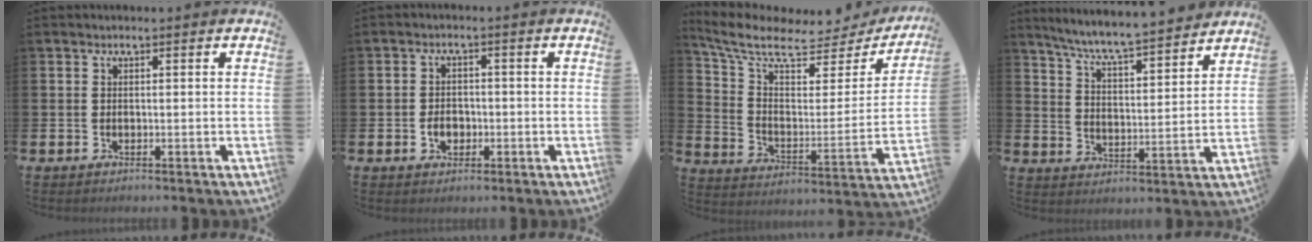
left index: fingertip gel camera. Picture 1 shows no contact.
{"total": 2.5, "force": [-0.7, 1.9, 1.4], "torque": [-0.016, -0.002, -0.019]}
{"total": 8.2, "force": [6.6, 3.3, 3.6], "torque": [-0.097, -0.050, 0.107]}
{"total": 7.0, "force": [6.7, -0.1, 2.1], "torque": [-0.066, -0.053, 0.113]}